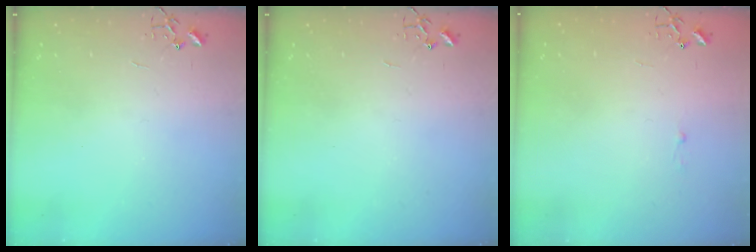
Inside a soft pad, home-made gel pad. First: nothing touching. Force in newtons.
{"total": 0.0}
{"total": 1.8, "press": 1.8, "slide": 0.2}